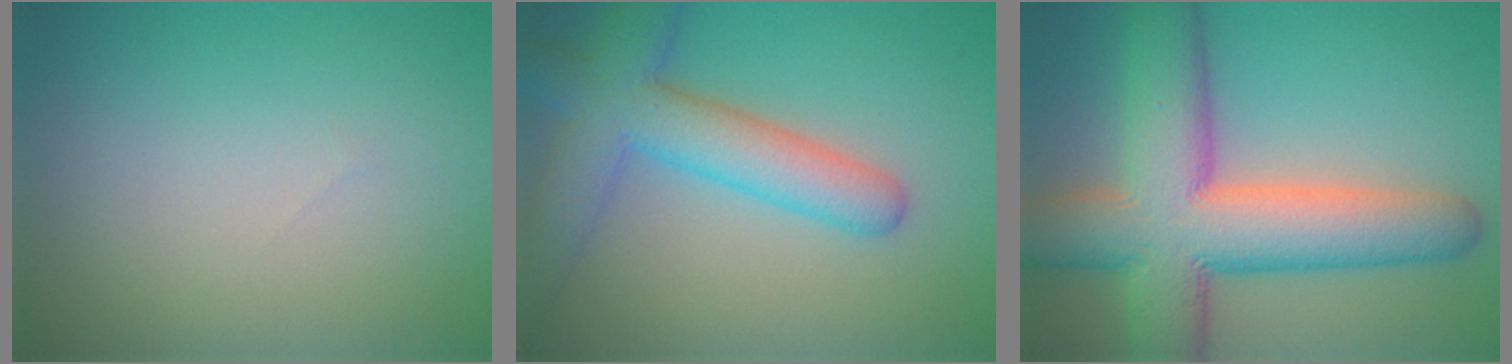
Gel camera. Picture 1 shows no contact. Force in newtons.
{"total": 5.5, "press": 5.5, "slide": 0.3}
{"total": 12.2, "press": 12.2, "slide": 0.7}